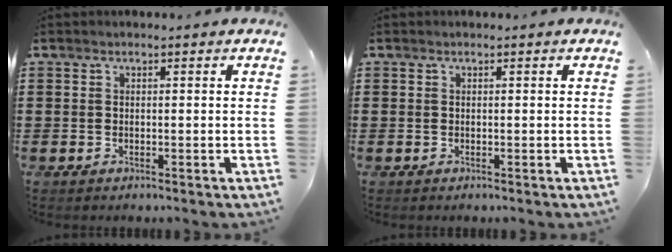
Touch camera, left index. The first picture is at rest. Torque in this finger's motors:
{"motor_torque": [0.00, 0.00, 0.00, 0.01]}